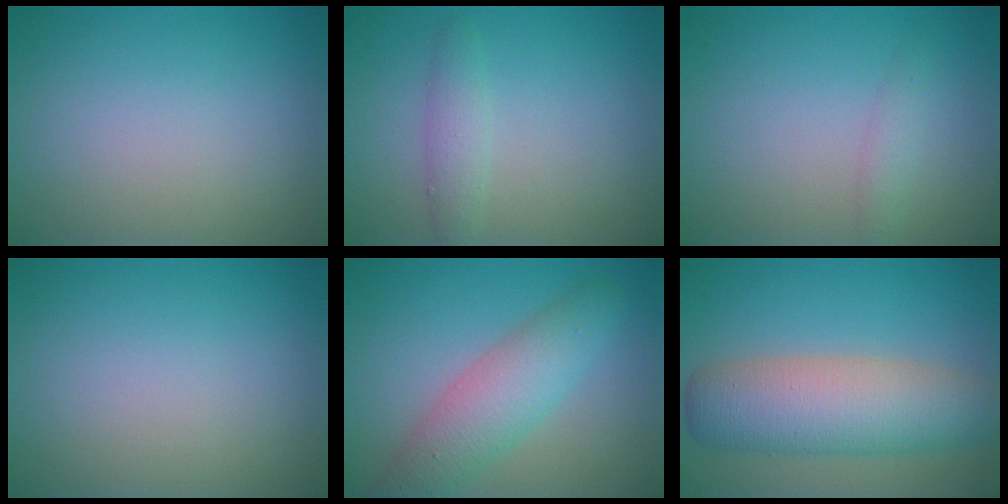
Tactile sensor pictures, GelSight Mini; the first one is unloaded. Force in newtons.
{"total": 1.9, "press": 1.9, "slide": 0.0}
{"total": 1.3, "press": 1.3, "slide": 0.0}
{"total": 0.0}
{"total": 5.1, "press": 5.1, "slide": 0.1}
{"total": 7.8, "press": 7.8, "slide": 0.1}